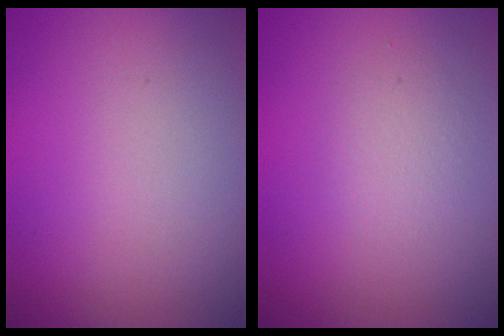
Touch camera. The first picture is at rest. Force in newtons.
{"total": 1.5, "press": 1.5, "slide": 0.1}